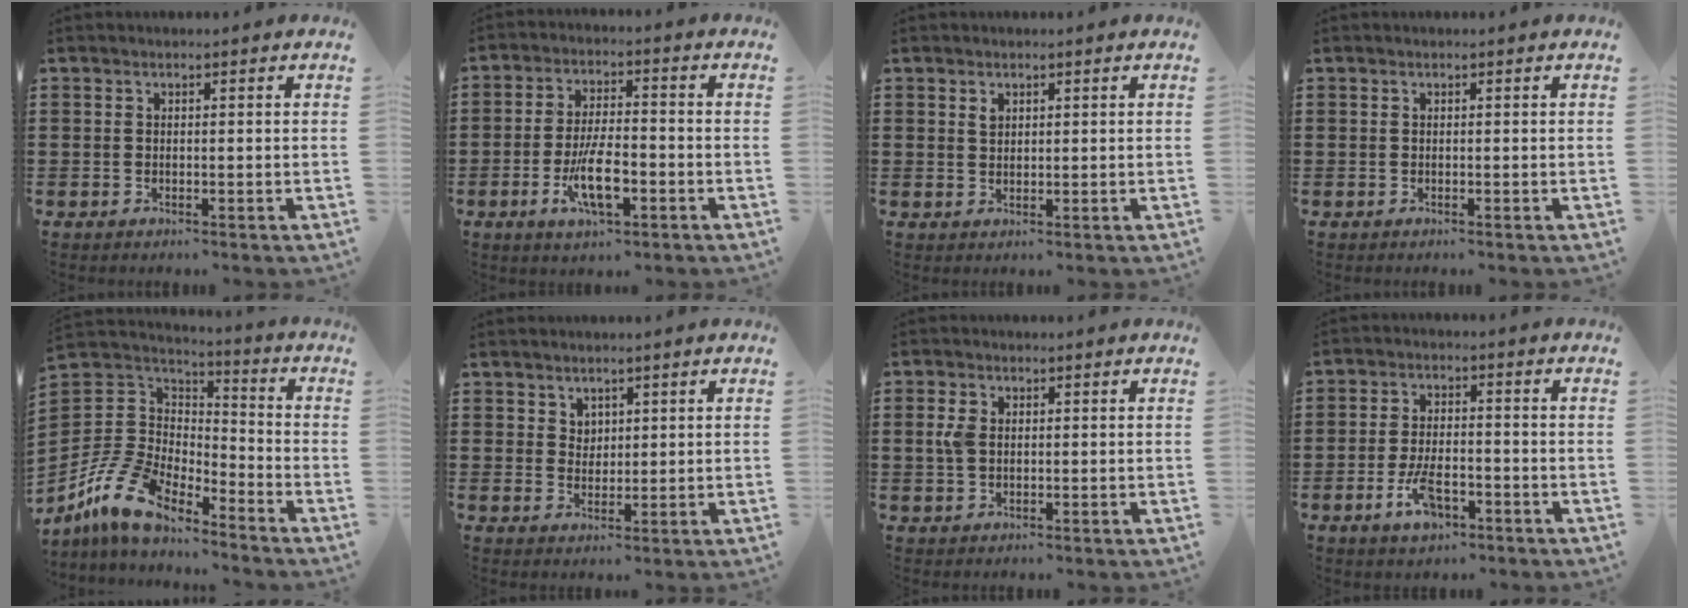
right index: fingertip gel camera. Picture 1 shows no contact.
{"total": 8.2, "force": [-2.8, 3.0, 7.1], "torque": [-0.147, -0.008, -0.052]}
{"total": 1.4, "force": [0.9, 0.9, 0.7], "torque": [-0.008, 0.000, 0.015]}
{"total": 0.0}
{"total": 12.0, "force": [-9.1, 5.5, 5.5], "torque": [-0.150, 0.019, -0.186]}
{"total": 2.4, "force": [1.6, 1.7, 0.2], "torque": [-0.011, 0.008, 0.031]}
{"total": 3.1, "force": [0.5, 2.0, 2.3], "torque": [-0.064, 0.003, 0.003]}
{"total": 5.6, "force": [-2.7, 2.5, 4.2], "torque": [-0.096, 0.000, -0.055]}